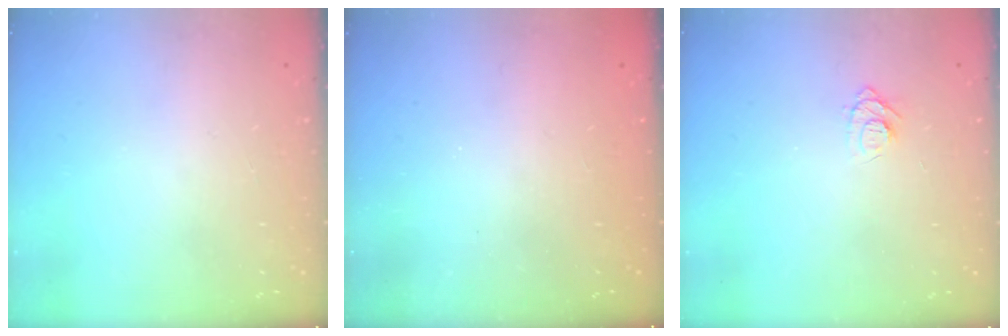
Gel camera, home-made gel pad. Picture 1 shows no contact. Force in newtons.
{"total": 2.6, "press": 2.4, "slide": 0.8}
{"total": 6.8, "press": 6.8, "slide": 0.7}